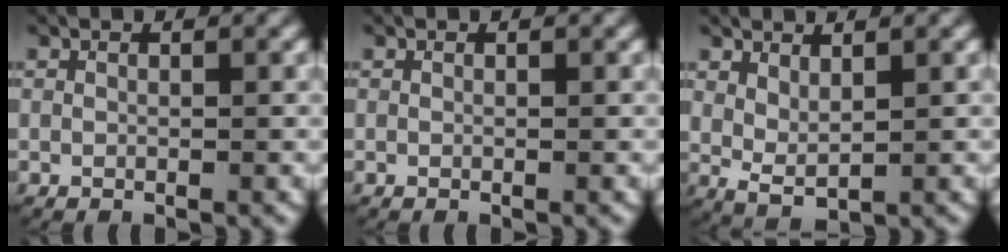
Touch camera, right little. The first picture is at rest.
{"total": 0.0}
{"total": 2.6, "force": [0.7, 1.5, 2.0], "torque": [-0.049, -0.016, 0.023]}